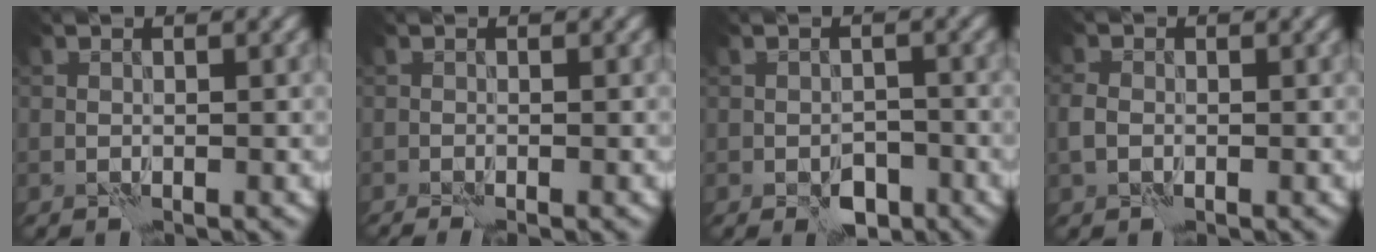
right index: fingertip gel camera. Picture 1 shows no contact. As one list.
[{"total": 1.4, "force": [-1.1, 0.0, 0.9], "torque": [-0.025, 0.002, -0.020]}, {"total": 3.0, "force": [-1.9, 1.7, 1.5], "torque": [-0.014, 0.000, -0.033]}, {"total": 1.7, "force": [-0.6, 1.3, 1.0], "torque": [-0.020, 0.001, -0.018]}]